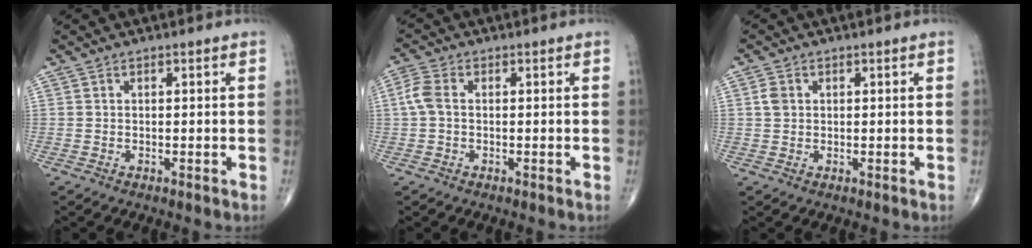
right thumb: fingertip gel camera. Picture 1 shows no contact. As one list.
[{"total": 3.8, "force": [0.1, 2.4, 2.9], "torque": [-0.074, 0.009, -0.005]}, {"total": 2.2, "force": [0.5, 1.8, 1.2], "torque": [-0.020, 0.003, 0.009]}]